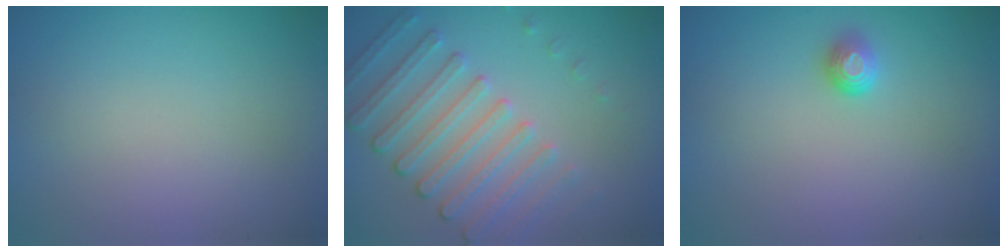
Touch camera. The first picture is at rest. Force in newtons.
{"total": 4.4, "press": 3.7, "slide": 2.4}
{"total": 1.2, "press": 1.0, "slide": 0.6}